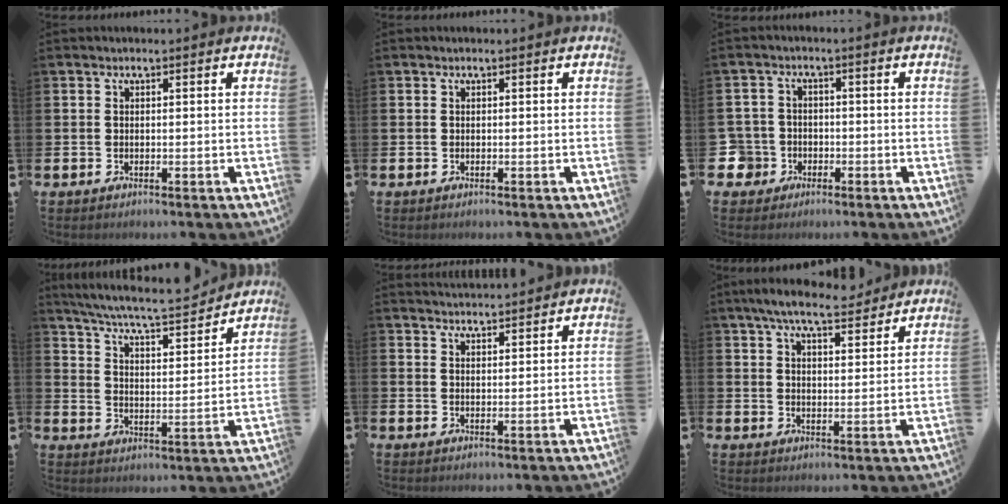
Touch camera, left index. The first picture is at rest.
{"total": 0.0}
{"total": 4.5, "force": [-2.0, 4.0, 0.5], "torque": [-0.042, 0.000, -0.041]}
{"total": 6.8, "force": [6.5, 0.2, 2.1], "torque": [-0.073, -0.051, 0.109]}
{"total": 3.1, "force": [3.1, 0.0, -0.1], "torque": [-0.004, -0.017, 0.056]}
{"total": 6.9, "force": [6.3, 1.3, 2.6], "torque": [-0.058, -0.023, 0.111]}